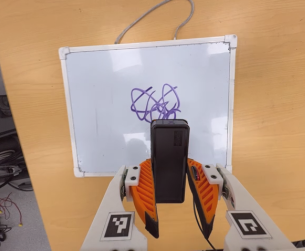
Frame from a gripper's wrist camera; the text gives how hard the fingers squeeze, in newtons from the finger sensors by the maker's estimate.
{"total": 3.9, "left": 2.3, "right": 5.6}